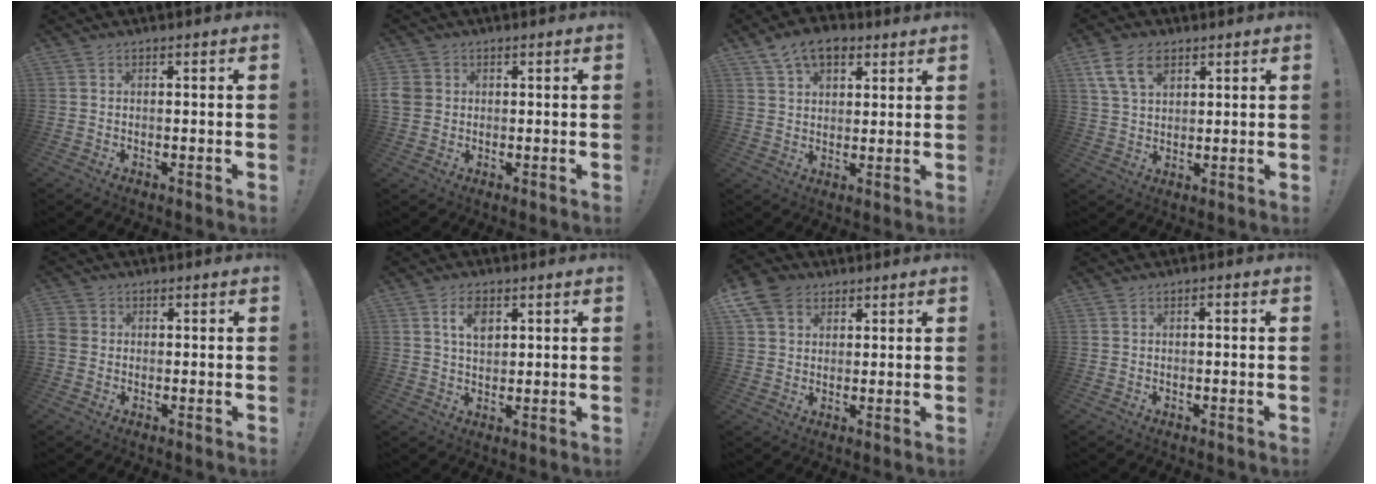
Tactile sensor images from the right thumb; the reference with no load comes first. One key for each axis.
{"total": 4.3, "fx": 0.7, "fy": 3.8, "fz": 1.7, "tx": -0.043, "ty": 0.002, "tz": 0.014}
{"total": 9.1, "fx": 5.5, "fy": 5.4, "fz": 4.8, "tx": -0.076, "ty": -0.015, "tz": 0.105}
{"total": 10.1, "fx": 5.1, "fy": 6.3, "fz": 6.0, "tx": -0.104, "ty": -0.006, "tz": 0.101}
{"total": 3.1, "fx": -0.2, "fy": 2.8, "fz": 1.1, "tx": -0.031, "ty": 0.007, "tz": -0.003}
{"total": 6.2, "fx": 2.4, "fy": 3.7, "fz": 4.4, "tx": -0.070, "ty": -0.002, "tz": 0.042}
{"total": 8.8, "fx": 4.3, "fy": 6.5, "fz": 4.0, "tx": -0.068, "ty": -0.009, "tz": 0.089}
{"total": 0.8, "fx": -0.7, "fy": 0.2, "fz": 0.4, "tx": -0.007, "ty": 0.003, "tz": -0.012}